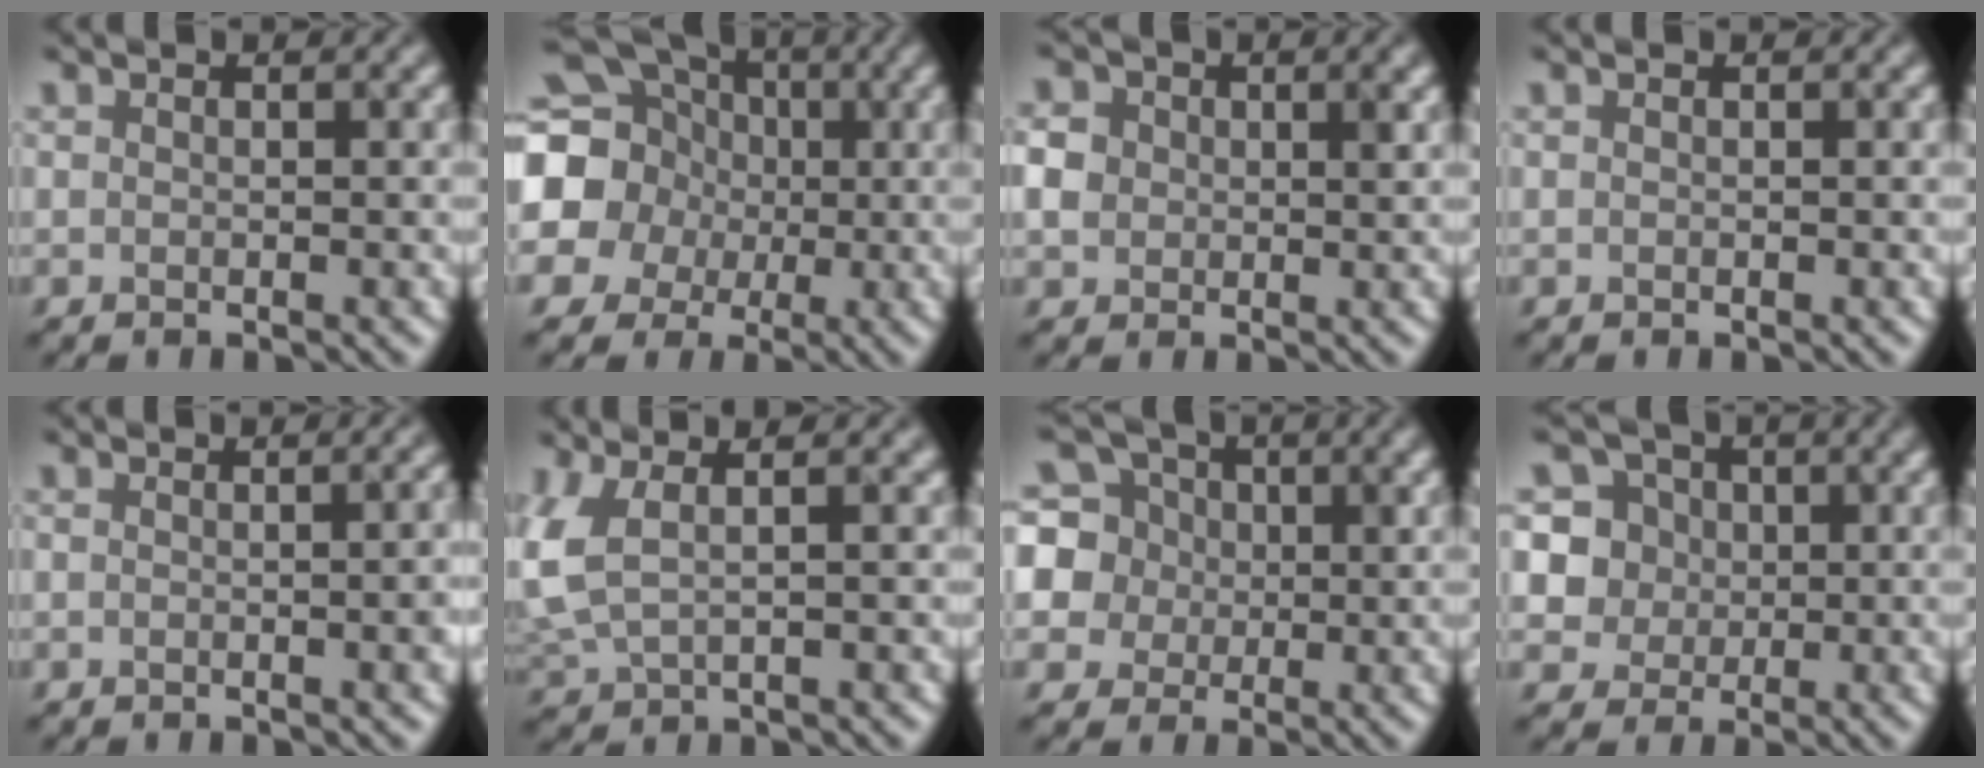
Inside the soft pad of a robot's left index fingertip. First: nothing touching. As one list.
[{"total": 18.1, "force": [0.8, 17.0, 6.1], "torque": [-0.172, 0.002, -0.021]}, {"total": 3.0, "force": [0.0, 2.6, 1.5], "torque": [-0.038, 0.006, 0.006]}, {"total": 0.0}, {"total": 5.9, "force": [-0.2, 2.9, 5.1], "torque": [-0.007, 0.038, -0.024]}, {"total": 4.6, "force": [0.6, 2.1, 4.0], "torque": [-0.117, 0.004, 0.025]}, {"total": 10.4, "force": [3.5, 8.8, 4.2], "torque": [-0.106, 0.041, 0.055]}, {"total": 6.2, "force": [1.5, 5.6, 2.2], "torque": [-0.036, 0.018, 0.019]}]